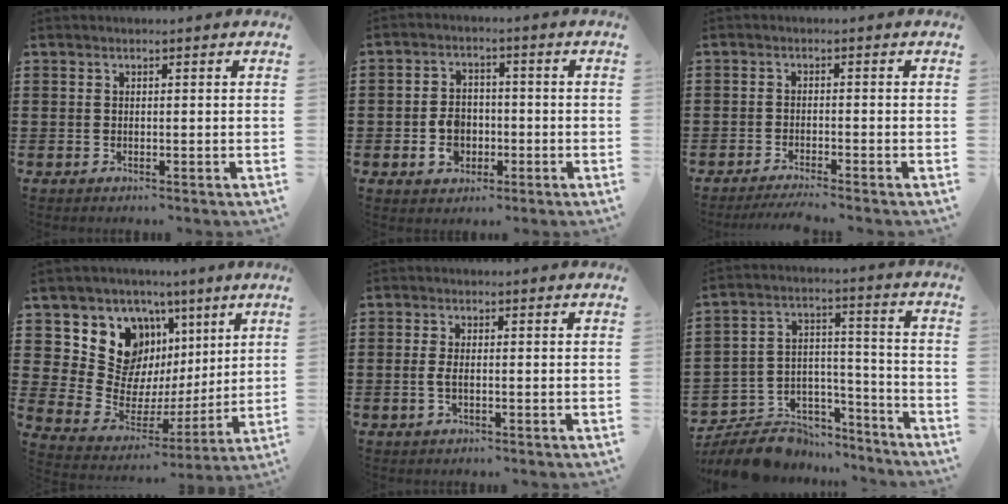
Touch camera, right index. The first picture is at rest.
{"total": 5.4, "force": [-1.5, 4.1, 3.2], "torque": [-0.078, 0.005, -0.032]}
{"total": 2.2, "force": [-2.1, -0.3, 0.5], "torque": [-0.009, -0.001, -0.042]}
{"total": 11.4, "force": [4.4, 9.9, 3.6], "torque": [-0.084, -0.037, 0.089]}
{"total": 2.0, "force": [-0.4, 0.8, 1.8], "torque": [-0.042, -0.003, -0.010]}
{"total": 8.7, "force": [-7.6, 3.9, 1.6], "torque": [-0.046, 0.018, -0.144]}